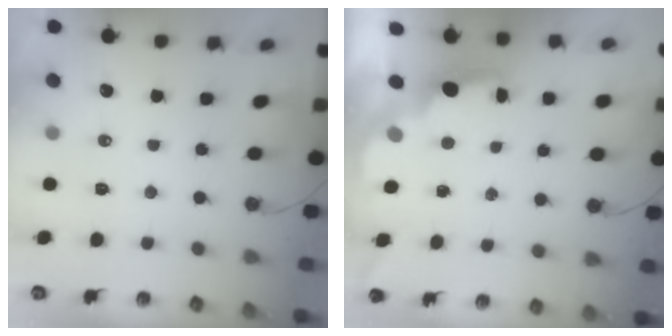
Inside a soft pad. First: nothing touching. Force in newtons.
{"total": 1.7, "press": 1.6, "slide": 0.7}